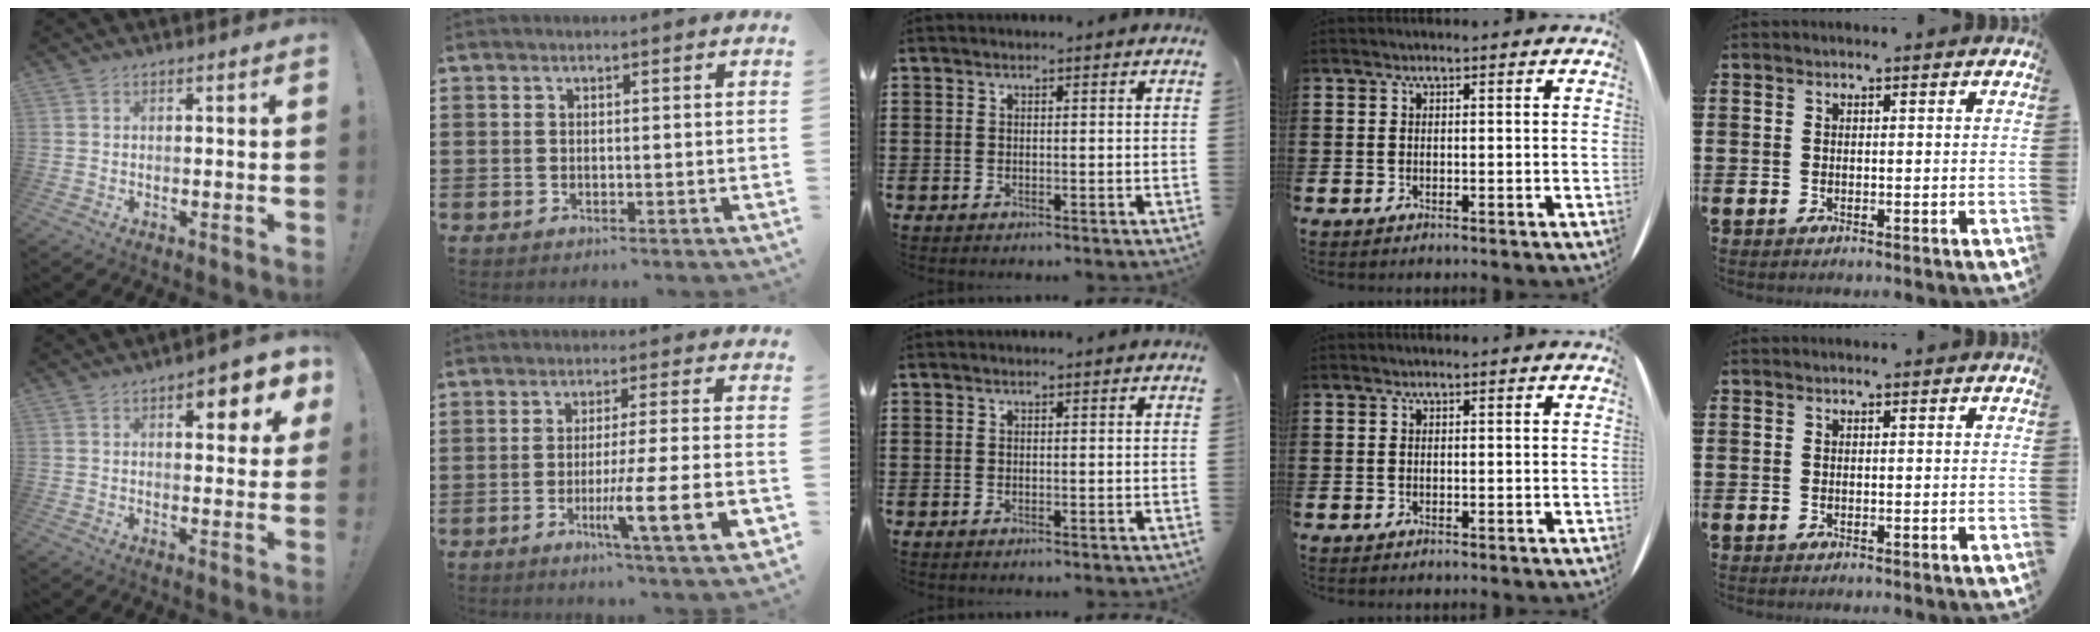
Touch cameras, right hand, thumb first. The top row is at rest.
{"thumb": {"total": 7.5, "force": [3.6, 2.7, 6.0], "torque": [-0.063, -0.018, 0.052]}, "index": {"total": 10.6, "force": [-3.6, 0.2, 9.9], "torque": [-0.169, -0.010, -0.063]}}